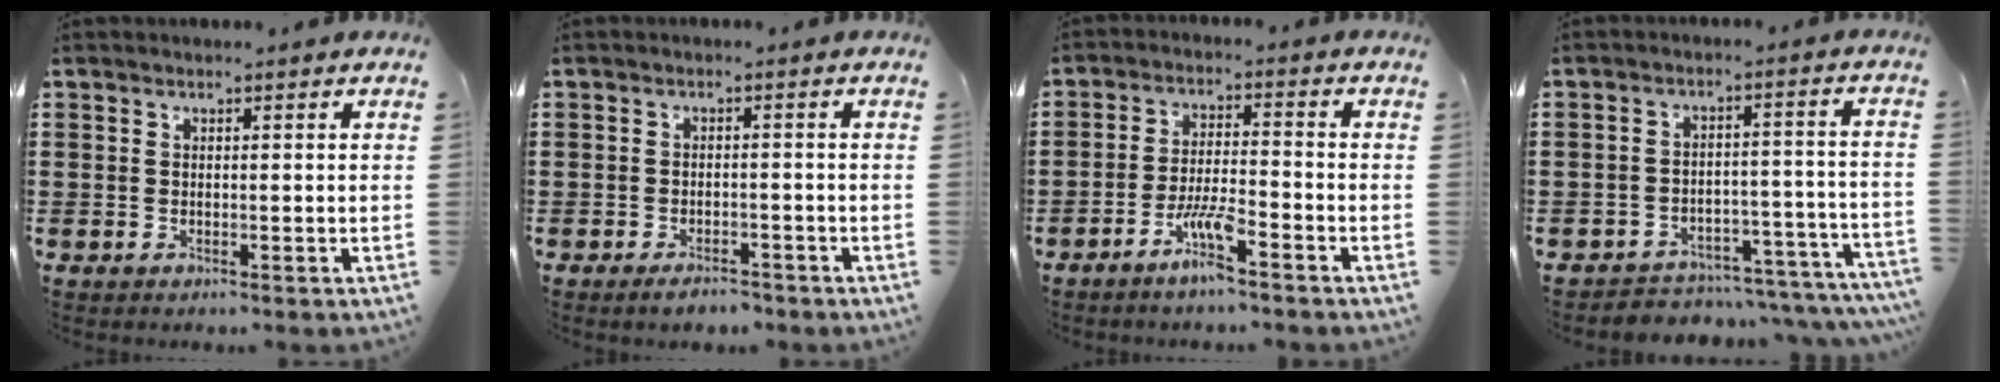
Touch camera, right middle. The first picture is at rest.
{"total": 2.1, "force": [-1.9, 0.4, 0.8], "torque": [-0.016, 0.000, -0.035]}
{"total": 5.5, "force": [-3.7, 0.6, 4.0], "torque": [-0.086, -0.004, -0.070]}
{"total": 4.1, "force": [-4.0, 0.8, 0.4], "torque": [-0.013, 0.007, -0.085]}